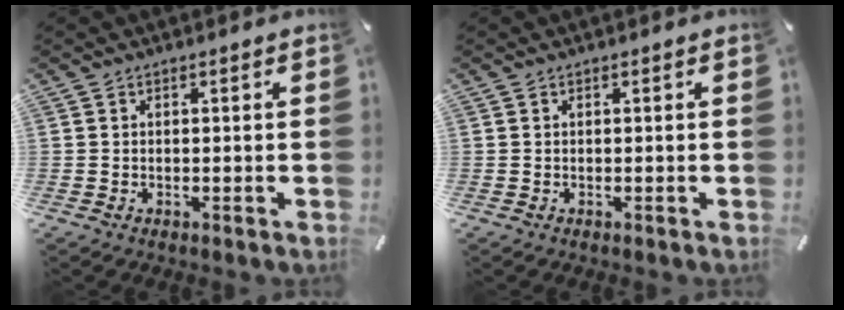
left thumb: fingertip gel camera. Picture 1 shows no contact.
{"total": 0.0}